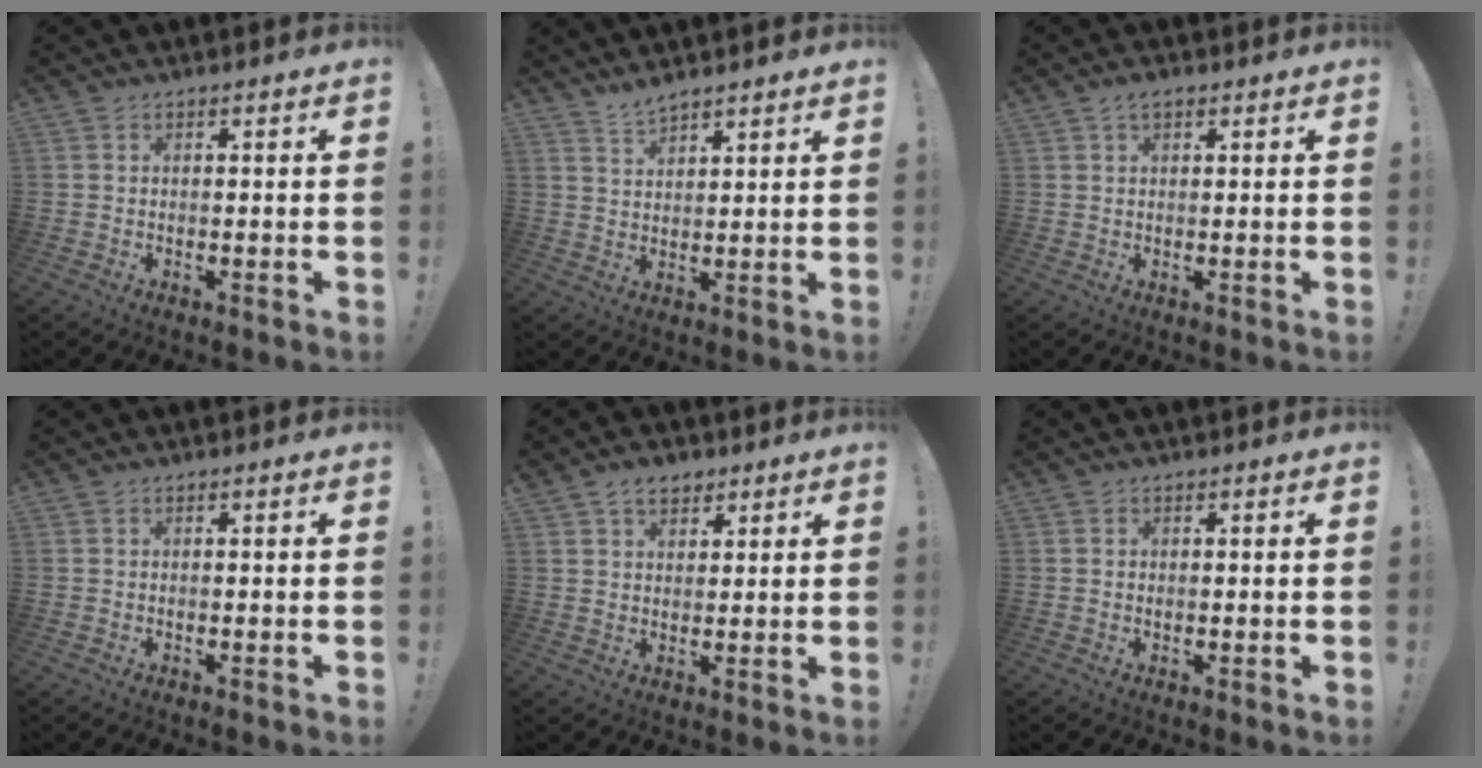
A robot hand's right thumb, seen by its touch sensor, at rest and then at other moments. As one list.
[{"total": 4.4, "force": [4.2, 0.9, 1.1], "torque": [-0.016, -0.028, 0.077]}, {"total": 2.4, "force": [1.5, 1.0, 1.6], "torque": [-0.027, -0.001, 0.026]}, {"total": 0.0}, {"total": 5.5, "force": [3.5, 3.6, 2.3], "torque": [-0.033, -0.009, 0.065]}, {"total": 0.0}]